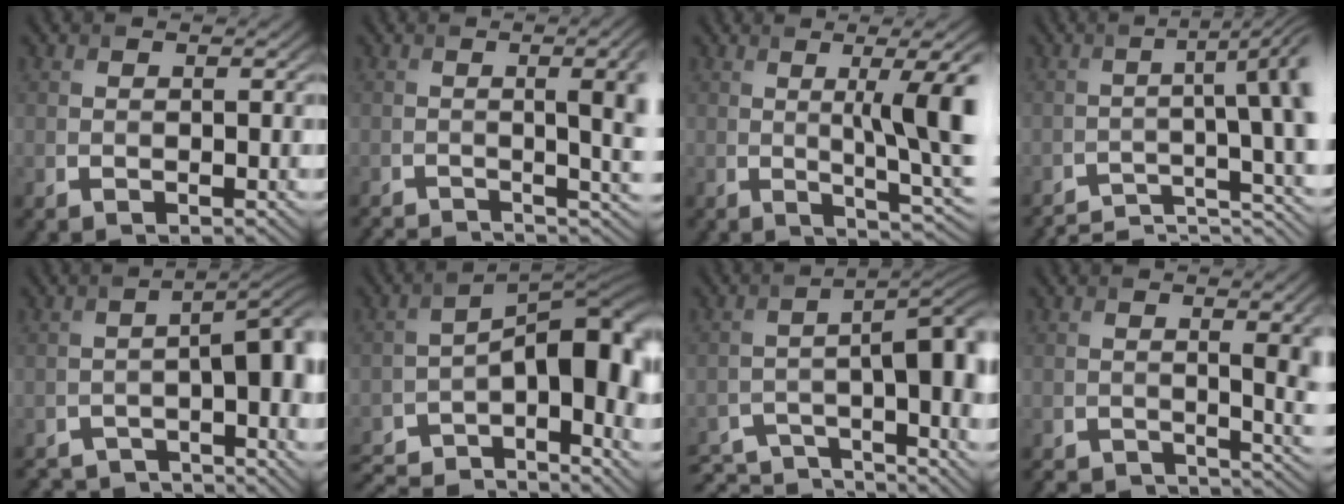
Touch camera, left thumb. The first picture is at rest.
{"total": 9.5, "force": [-2.1, 3.1, 8.7], "torque": [-0.076, -0.008, -0.022]}
{"total": 10.8, "force": [1.0, 2.2, 10.6], "torque": [-0.132, 0.014, 0.027]}
{"total": 10.9, "force": [-6.1, 2.3, 8.7], "torque": [-0.101, 0.004, -0.087]}
{"total": 6.9, "force": [-4.7, 1.8, 4.7], "torque": [-0.065, -0.008, -0.073]}
{"total": 13.1, "force": [-8.1, 4.2, 9.4], "torque": [-0.148, -0.010, -0.133]}
{"total": 10.0, "force": [-6.6, 2.7, 7.0], "torque": [-0.109, -0.010, -0.094]}
{"total": 5.3, "force": [-1.2, 1.8, 4.9], "torque": [-0.058, -0.010, -0.013]}